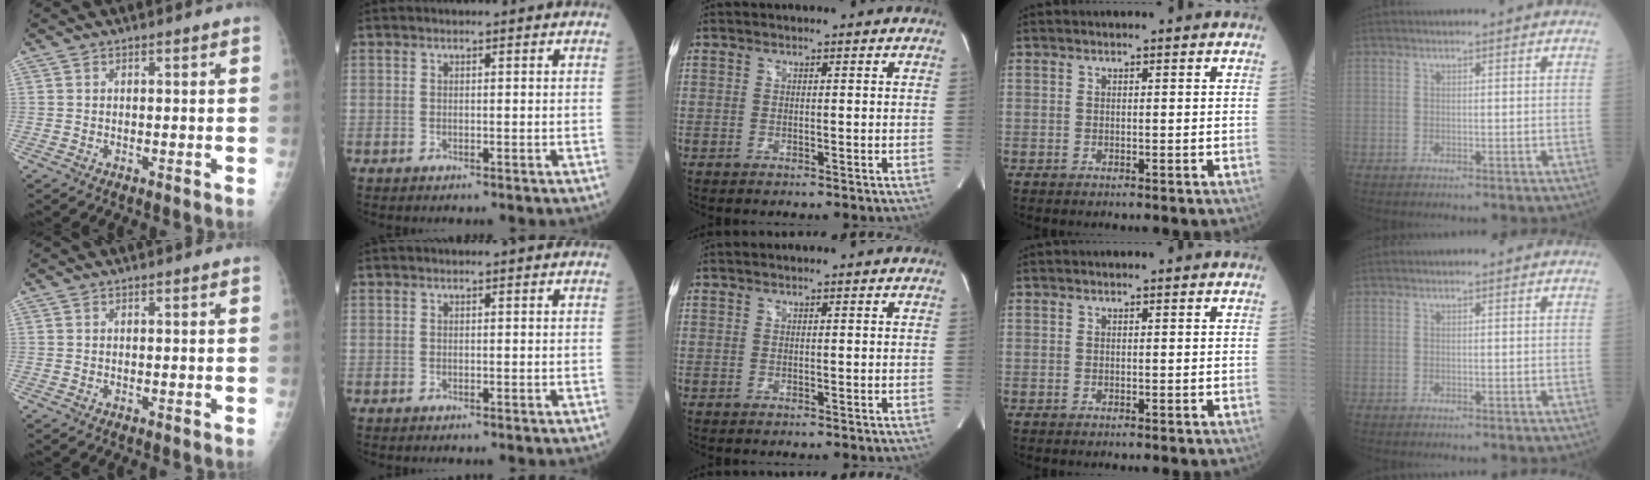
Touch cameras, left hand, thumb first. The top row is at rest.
{}